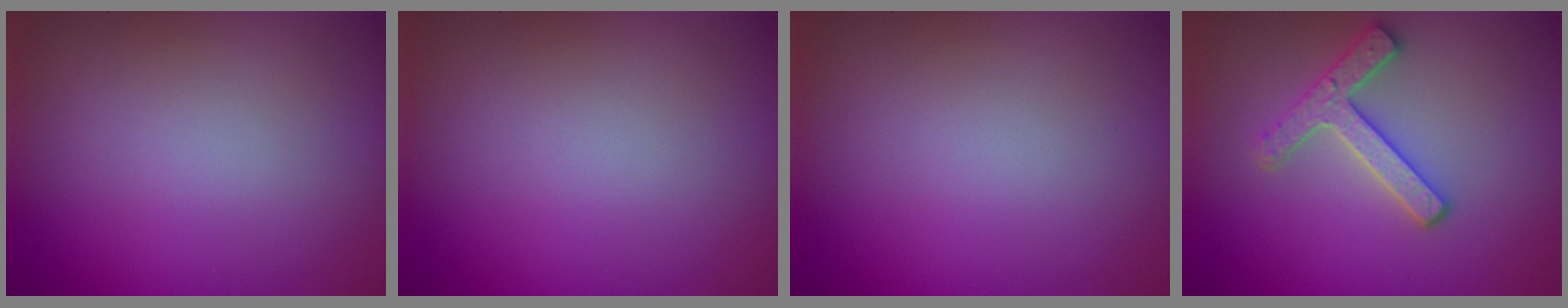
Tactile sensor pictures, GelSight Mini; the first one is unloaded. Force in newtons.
{"total": 0.0}
{"total": 0.0}
{"total": 3.1, "press": 2.8, "slide": 1.2}